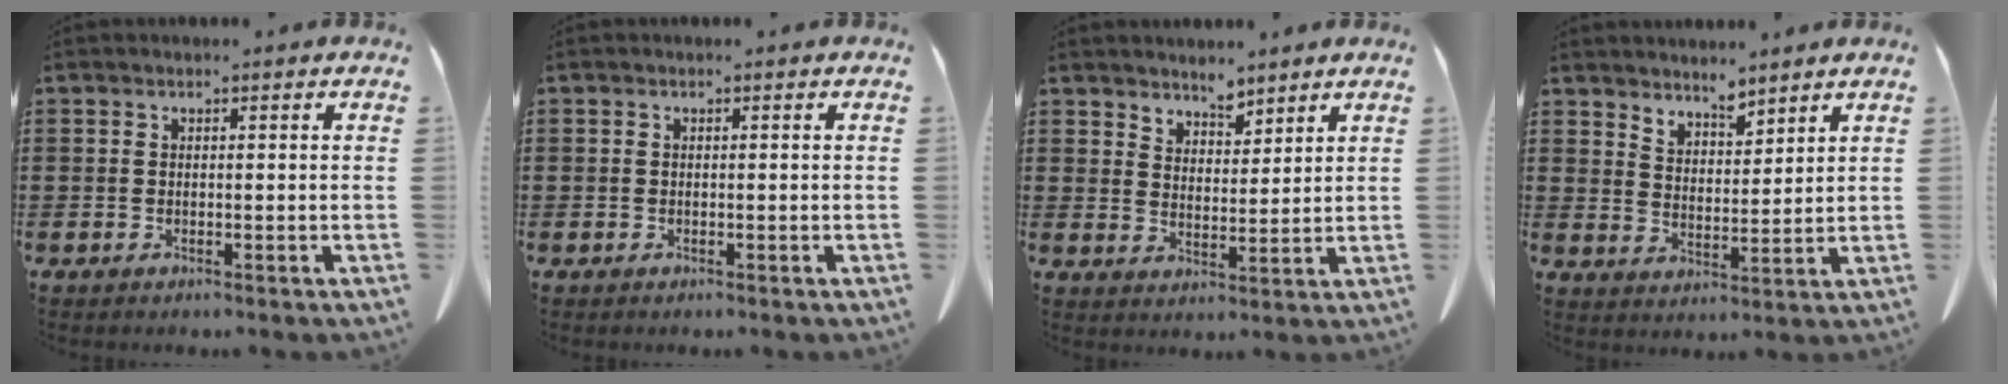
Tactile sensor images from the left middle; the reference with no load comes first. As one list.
[{"total": 0.0}, {"total": 3.9, "force": [3.7, 1.2, -0.1], "torque": [-0.012, -0.012, 0.070]}, {"total": 4.0, "force": [3.9, 0.7, 0.0], "torque": [-0.013, -0.018, 0.074]}]